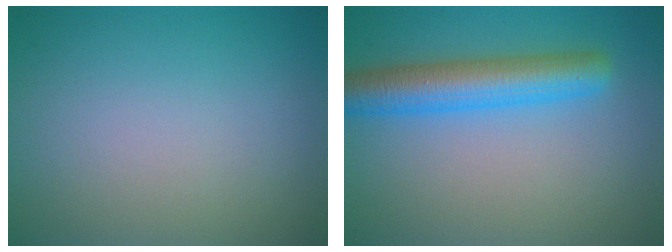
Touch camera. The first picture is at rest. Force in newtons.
{"total": 5.7, "press": 5.7, "slide": 0.1}